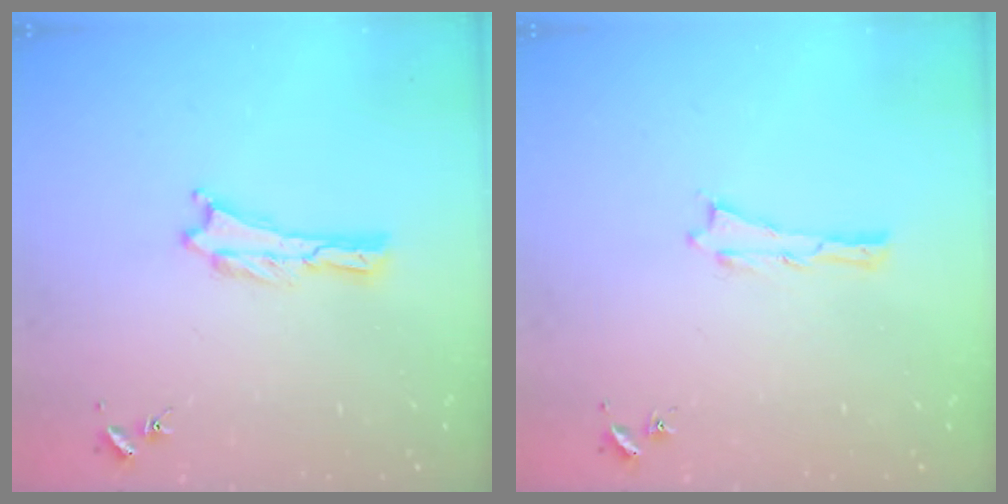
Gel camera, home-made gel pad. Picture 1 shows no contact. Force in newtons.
{"total": 0.0}